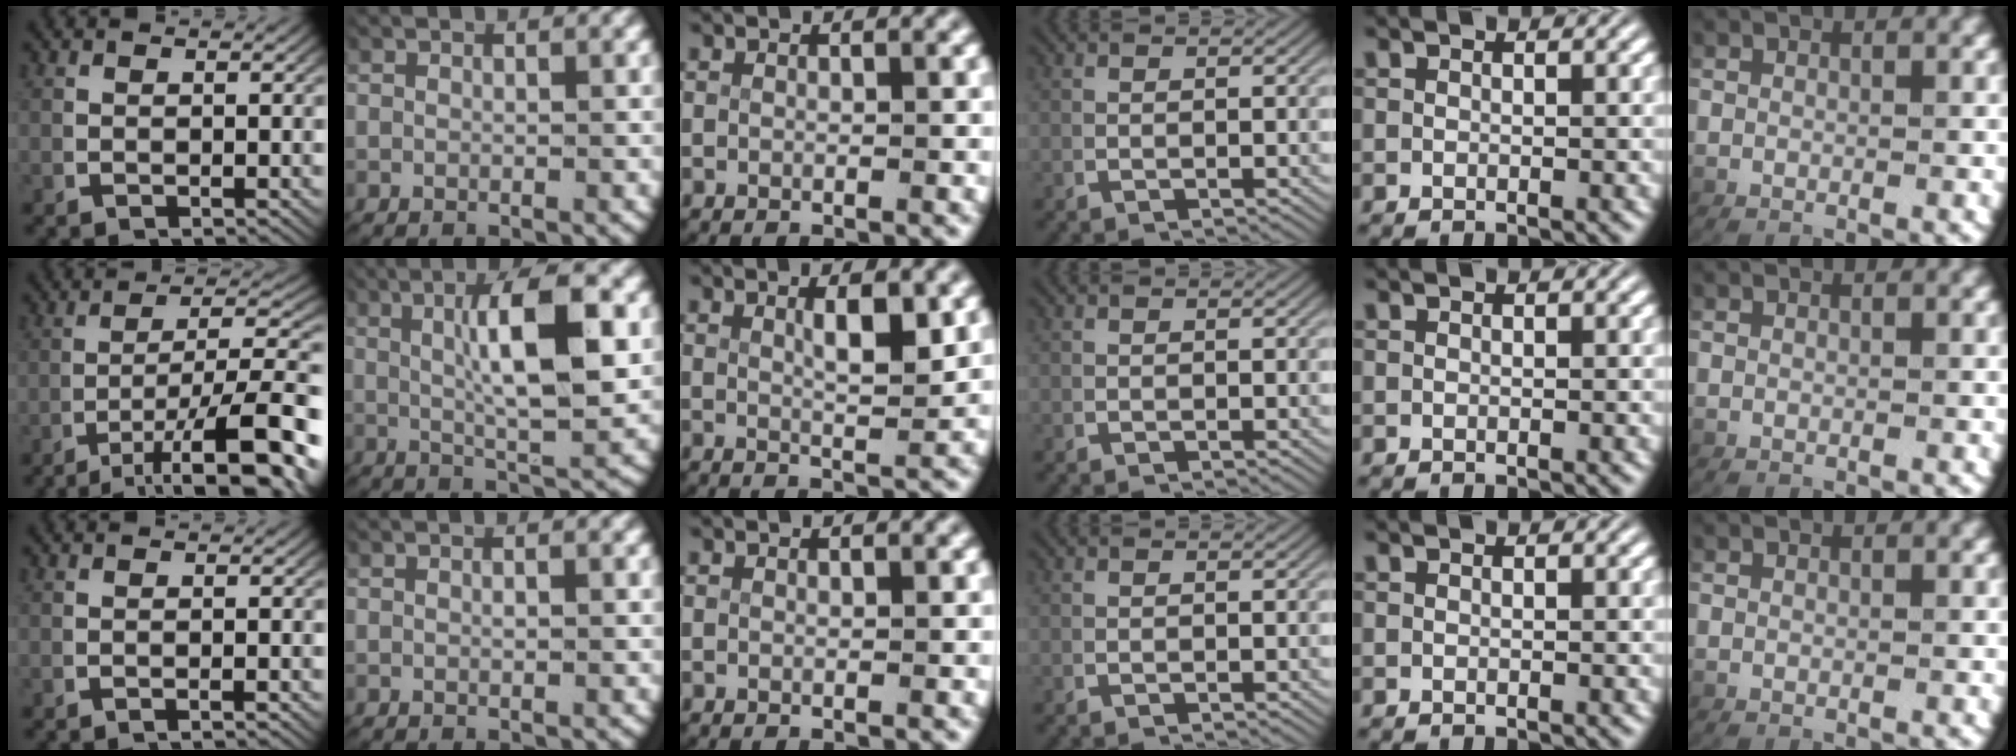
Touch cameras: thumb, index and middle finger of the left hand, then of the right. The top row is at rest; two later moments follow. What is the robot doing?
{"motion": "lift_and_place", "object": "plastic wrap"}